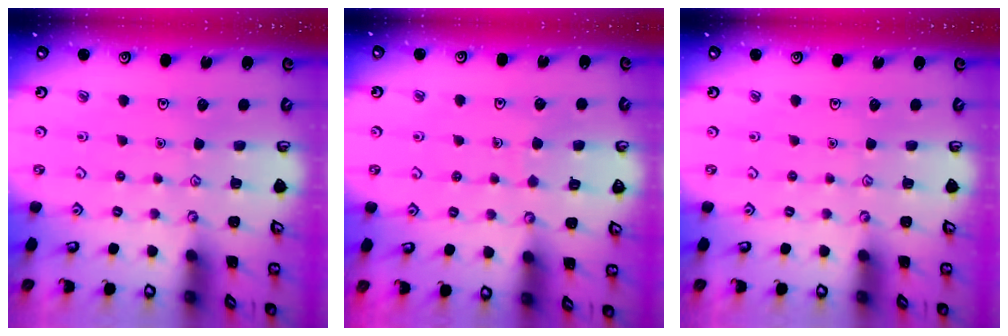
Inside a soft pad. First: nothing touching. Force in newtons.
{"total": 3.5, "press": 3.5, "slide": 0.1}
{"total": 0.0}